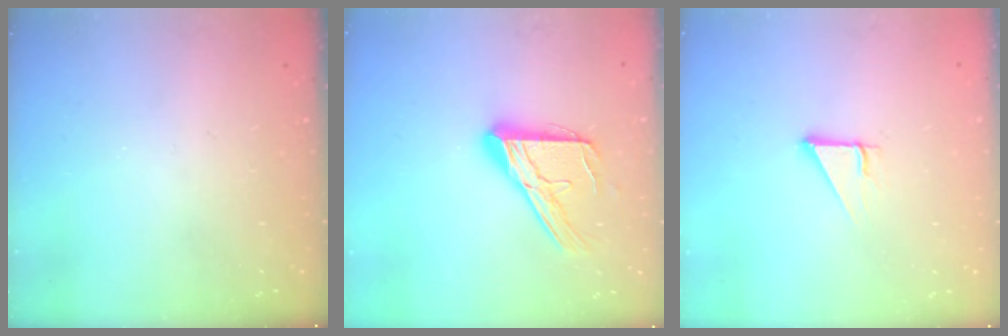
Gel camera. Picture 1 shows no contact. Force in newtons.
{"total": 15.7, "press": 15.7, "slide": 1.5}
{"total": 3.0, "press": 3.0, "slide": 0.1}